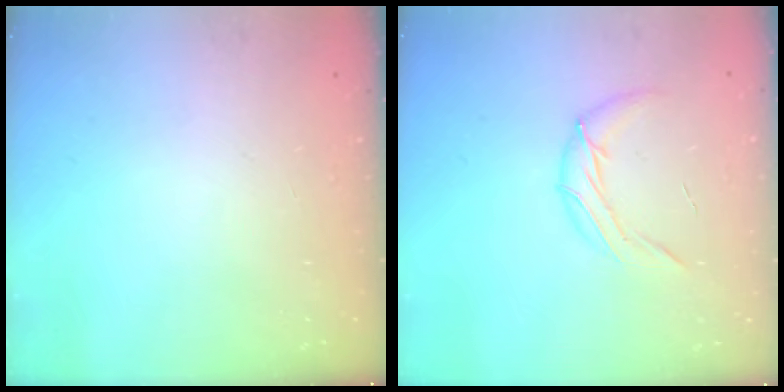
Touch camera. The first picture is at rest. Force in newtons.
{"total": 9.6, "press": 9.4, "slide": 1.9}